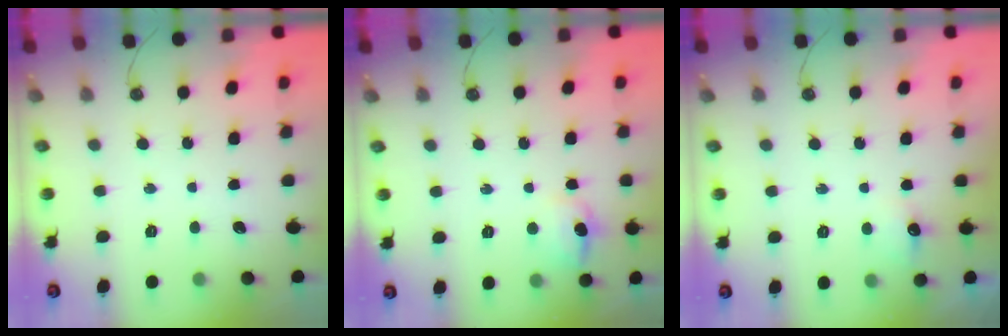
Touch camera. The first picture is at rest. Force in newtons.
{"total": 9.0, "press": 9.0, "slide": 0.9}
{"total": 5.3, "press": 5.3, "slide": 0.7}